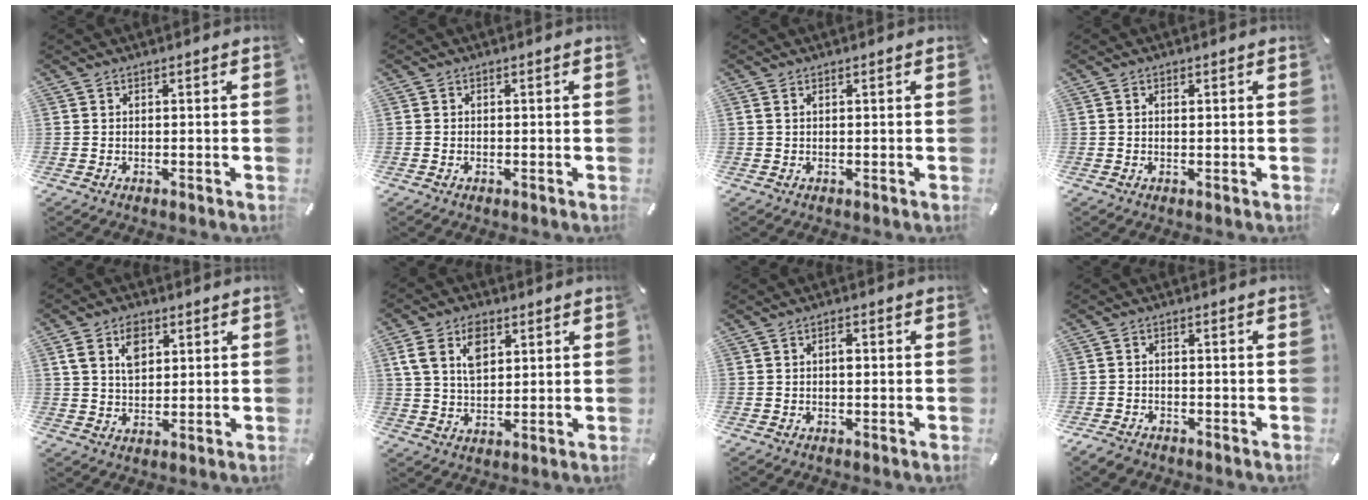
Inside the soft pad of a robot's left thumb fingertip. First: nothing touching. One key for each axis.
{"total": 0.7, "fx": -0.2, "fy": 0.5, "fz": 0.4, "tx": -0.007, "ty": 0.002, "tz": -0.005}
{"total": 0.6, "fx": 0.3, "fy": 0.3, "fz": 0.4, "tx": -0.008, "ty": 0.002, "tz": 0.005}
{"total": 0.8, "fx": 0.2, "fy": 0.5, "fz": 0.6, "tx": -0.012, "ty": 0.004, "tz": 0.003}
{"total": 7.3, "fx": 3.0, "fy": 5.2, "fz": 4.2, "tx": -0.086, "ty": 0.005, "tz": 0.052}
{"total": 9.0, "fx": 3.6, "fy": 6.0, "fz": 5.6, "tx": -0.120, "ty": 0.002, "tz": 0.064}
{"total": 1.5, "fx": 0.1, "fy": 0.8, "fz": 1.3, "tx": -0.027, "ty": 0.003, "tz": 0.000}
{"total": 2.5, "fx": -2.0, "fy": 1.4, "fz": 0.5, "tx": -0.015, "ty": 0.012, "tz": -0.043}